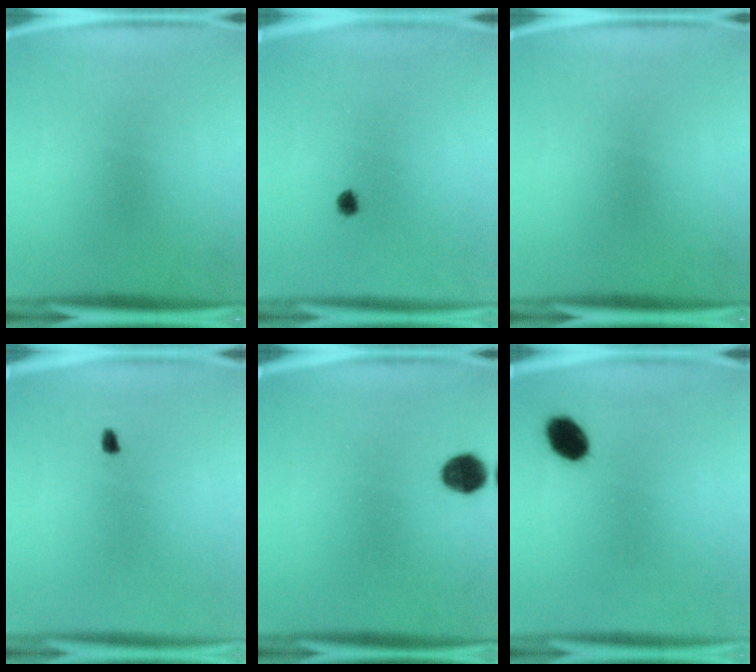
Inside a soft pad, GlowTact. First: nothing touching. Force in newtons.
{"total": 1.4}
{"total": 0.0}
{"total": 0.9}
{"total": 5.8}
{"total": 6.2}